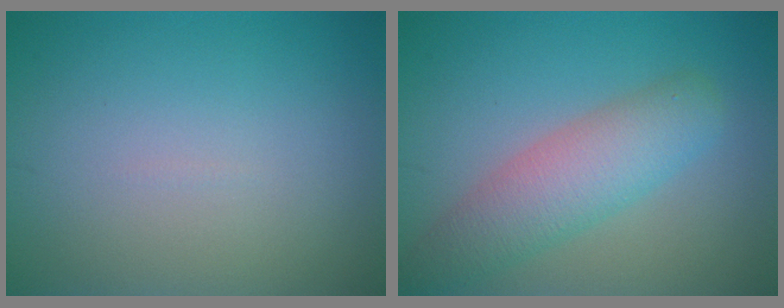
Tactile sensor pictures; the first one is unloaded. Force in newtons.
{"total": 5.0, "press": 5.0, "slide": 0.3}